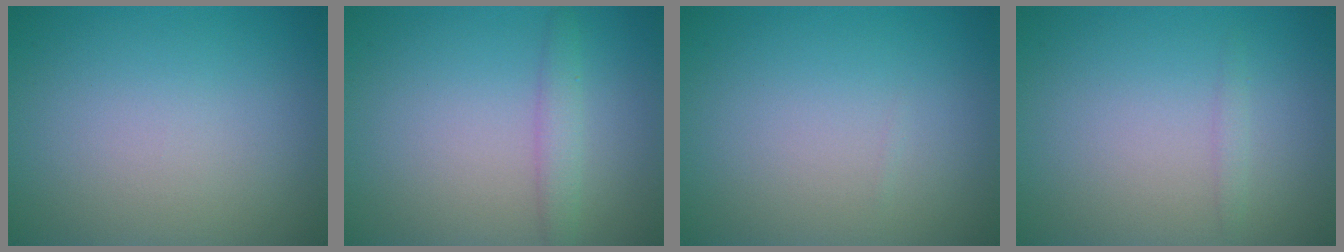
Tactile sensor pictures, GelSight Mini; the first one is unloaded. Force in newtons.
{"total": 1.8, "press": 1.8, "slide": 0.1}
{"total": 0.0}
{"total": 0.8, "press": 0.8, "slide": 0.0}